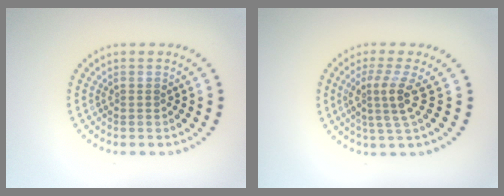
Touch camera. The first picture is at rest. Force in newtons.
{"total": 3.1, "press": 2.2, "slide": 2.2}